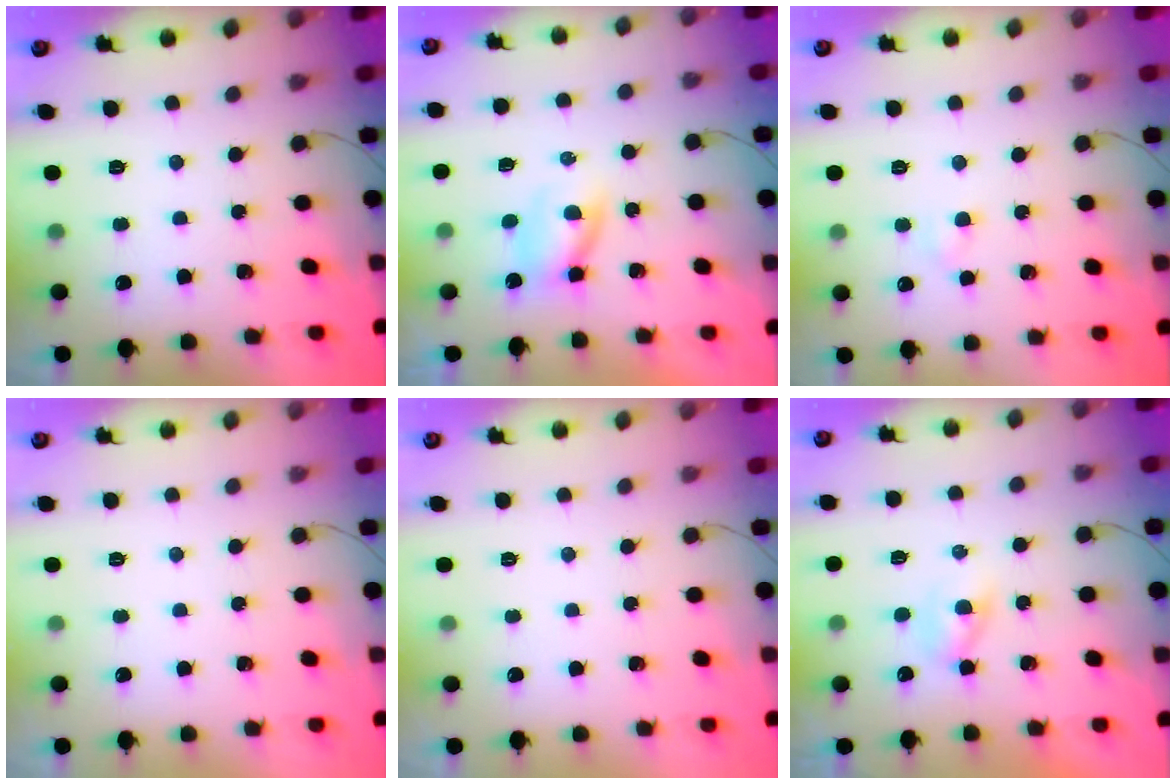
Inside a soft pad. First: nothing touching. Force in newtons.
{"total": 2.9, "press": 2.8, "slide": 0.9}
{"total": 2.7, "press": 2.6, "slide": 0.9}
{"total": 0.0}
{"total": 0.0}
{"total": 1.7, "press": 1.5, "slide": 0.7}